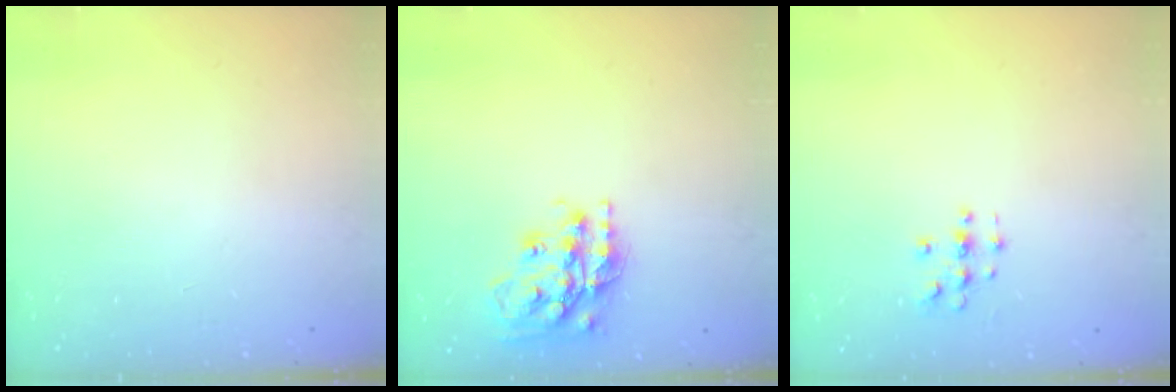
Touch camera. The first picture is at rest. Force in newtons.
{"total": 18.7, "press": 18.6, "slide": 1.5}
{"total": 3.4, "press": 3.4, "slide": 0.2}